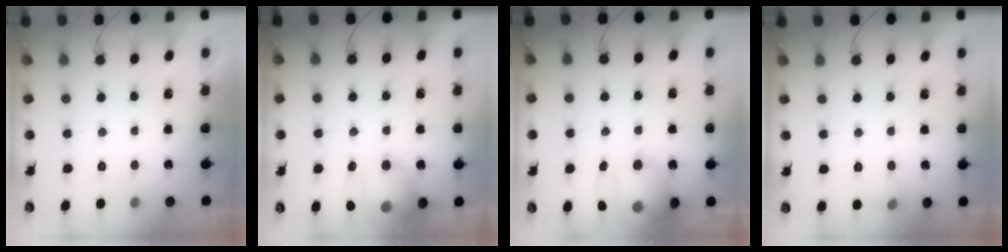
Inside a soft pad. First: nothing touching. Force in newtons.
{"total": 16.2, "press": 16.1, "slide": 2.0}
{"total": 17.8, "press": 17.5, "slide": 3.0}
{"total": 4.9, "press": 4.6, "slide": 1.5}